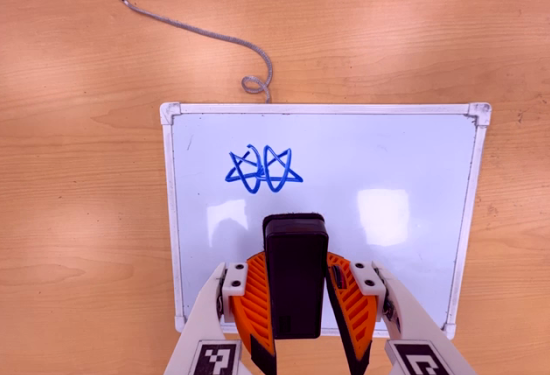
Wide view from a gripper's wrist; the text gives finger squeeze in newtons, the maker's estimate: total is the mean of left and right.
{"total": 6.5, "left": 5.7, "right": 7.3}